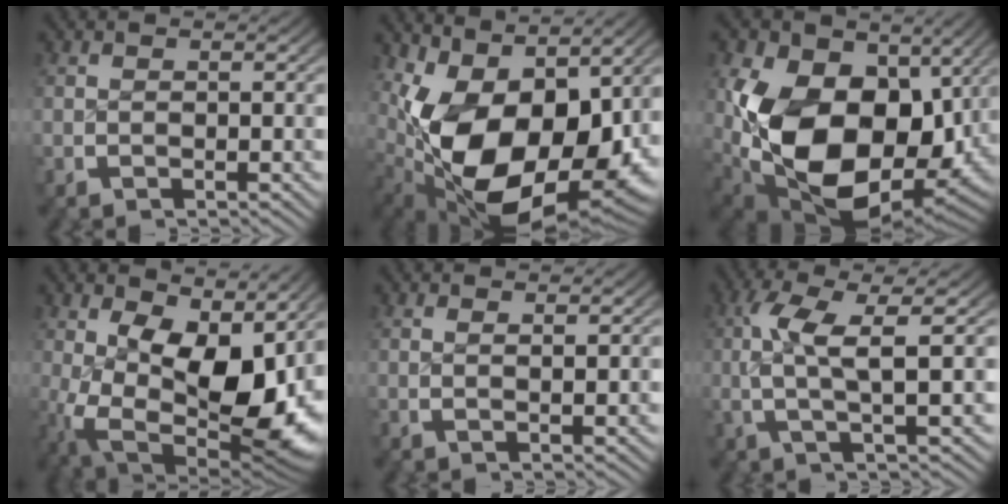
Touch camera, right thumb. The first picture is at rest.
{"total": 19.7, "force": [-1.8, 11.7, 15.8], "torque": [-0.322, -0.081, 0.029]}
{"total": 23.7, "force": [-2.2, 16.2, 17.1], "torque": [-0.350, -0.111, 0.019]}
{"total": 16.9, "force": [-1.7, 10.2, 13.4], "torque": [-0.254, -0.080, 0.020]}
{"total": 1.4, "force": [0.9, -0.1, 1.0], "torque": [-0.018, -0.003, 0.021]}
{"total": 6.1, "force": [1.6, 1.6, 5.6], "torque": [-0.127, -0.001, 0.030]}